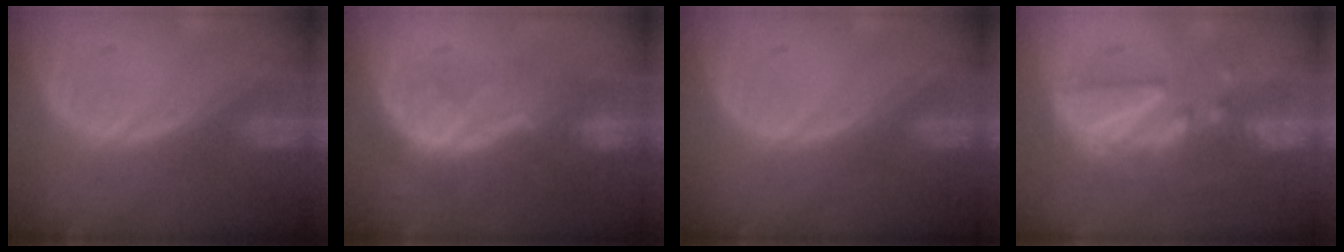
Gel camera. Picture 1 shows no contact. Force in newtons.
{"total": 8.1, "press": 7.2, "slide": 3.8}
{"total": 0.0}
{"total": 8.5, "press": 7.7, "slide": 3.6}